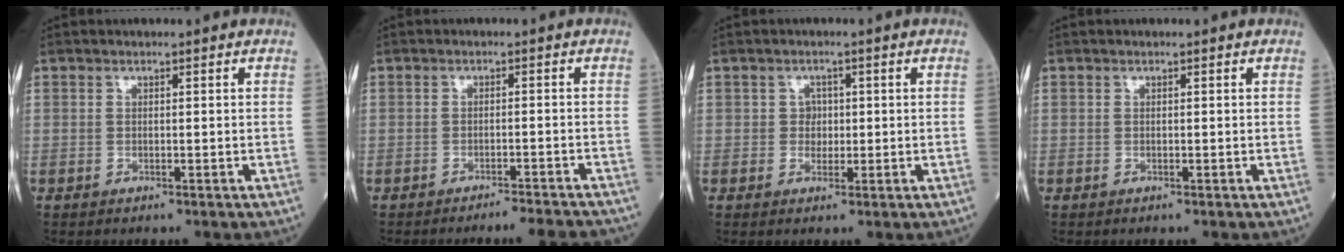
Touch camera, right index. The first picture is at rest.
{"total": 6.8, "force": [-6.6, -0.4, 1.6], "torque": [-0.005, -0.011, -0.084]}
{"total": 1.9, "force": [0.0, 1.7, 0.8], "torque": [-0.006, 0.004, -0.001]}
{"total": 0.0}